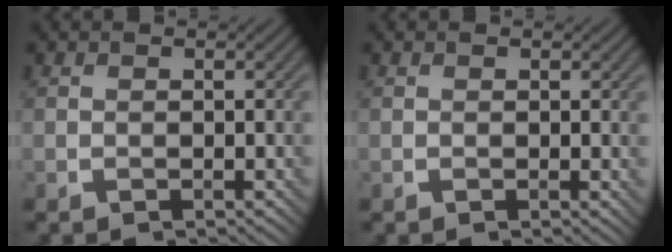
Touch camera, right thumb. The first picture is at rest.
{"total": 0.7, "force": [0.1, 0.1, 0.7], "torque": [-0.009, -0.003, 0.000]}